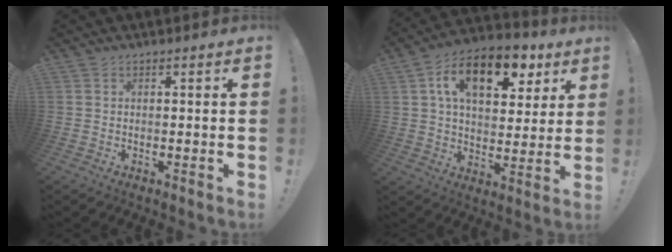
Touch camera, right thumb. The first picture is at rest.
{"total": 17.0, "force": [7.7, 9.3, 11.9], "torque": [-0.176, -0.029, 0.128]}